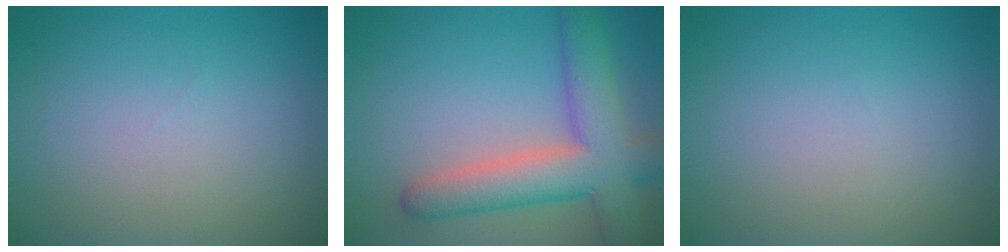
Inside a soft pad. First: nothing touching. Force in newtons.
{"total": 7.7, "press": 7.7, "slide": 0.3}
{"total": 0.0}